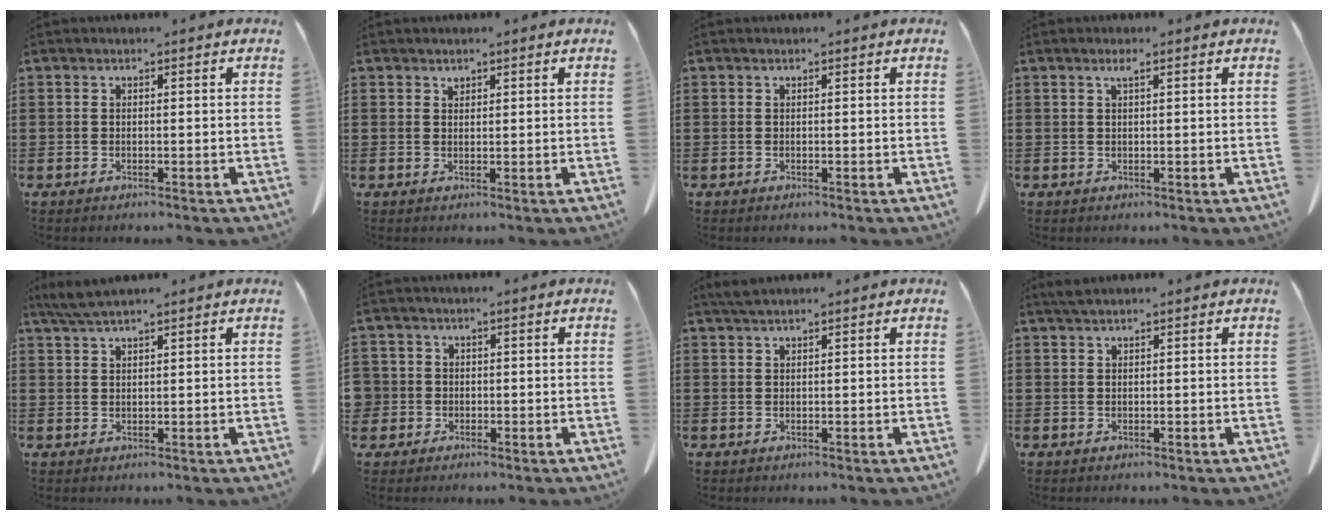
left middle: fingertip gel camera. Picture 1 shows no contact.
{"total": 0.9, "force": [0.8, 0.4, 0.1], "torque": [-0.005, -0.001, 0.017]}
{"total": 0.0}
{"total": 1.4, "force": [0.6, 0.2, 1.2], "torque": [-0.025, 0.001, 0.011]}
{"total": 2.9, "force": [2.3, 0.2, 1.8], "torque": [-0.040, 0.000, 0.044]}
{"total": 2.4, "force": [-0.5, 2.3, 0.3], "torque": [-0.026, 0.004, -0.018]}
{"total": 1.5, "force": [1.2, 0.1, 0.9], "torque": [-0.021, -0.001, 0.023]}
{"total": 1.1, "force": [0.9, 0.0, 0.6], "torque": [-0.015, -0.002, 0.019]}